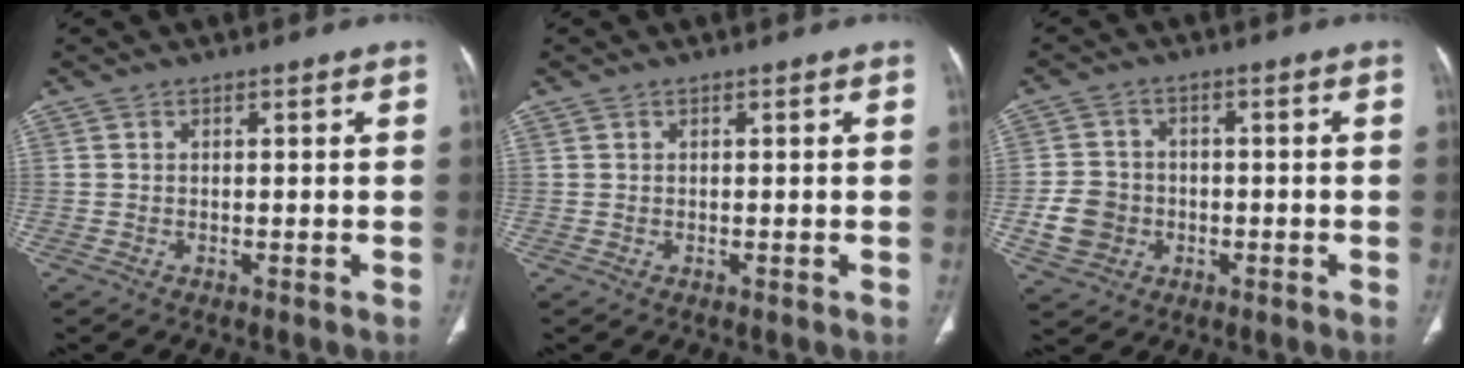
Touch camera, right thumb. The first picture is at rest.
{"total": 0.0}
{"total": 7.0, "force": [-1.8, 6.2, 2.8], "torque": [-0.038, 0.015, -0.030]}